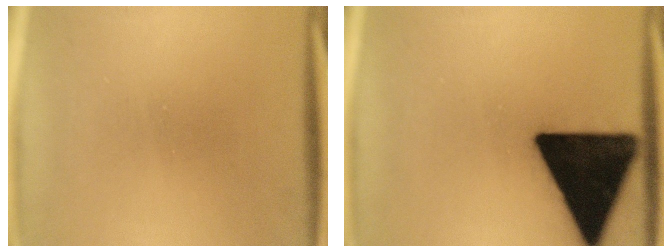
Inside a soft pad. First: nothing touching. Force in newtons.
{"total": 22.0}